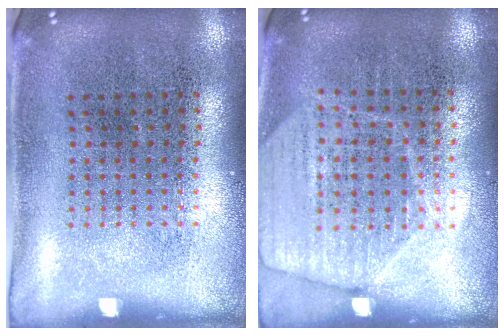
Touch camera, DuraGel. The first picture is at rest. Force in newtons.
{"total": 1.8, "press": 1.6, "slide": 0.7}